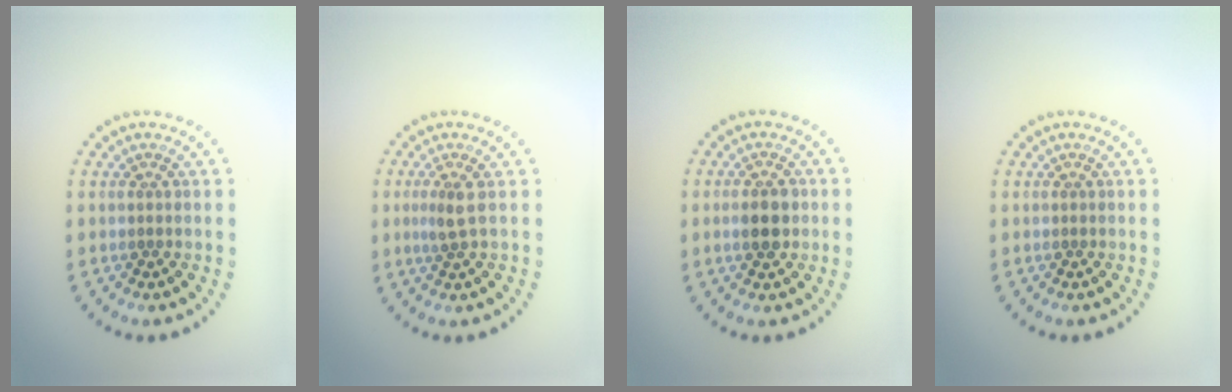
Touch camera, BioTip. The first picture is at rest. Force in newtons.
{"total": 1.7, "press": 1.2, "slide": 1.1}
{"total": 2.8, "press": 2.8, "slide": 0.1}
{"total": 0.0}